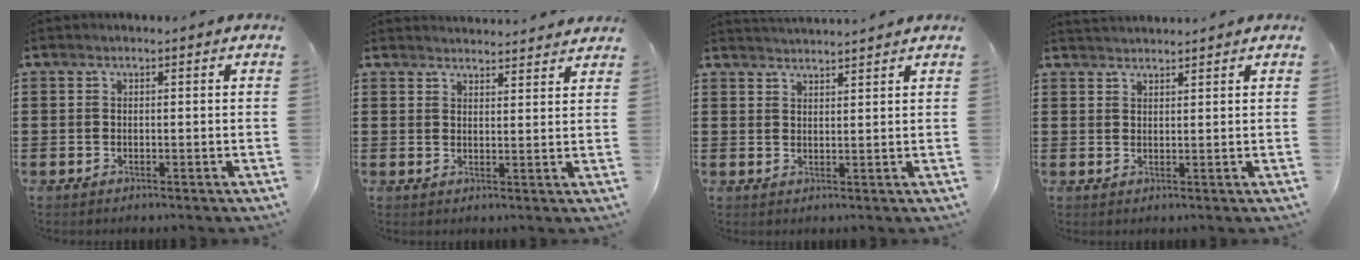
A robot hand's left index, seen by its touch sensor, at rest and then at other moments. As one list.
[{"total": 2.7, "force": [2.7, -0.2, -0.1], "torque": [-0.004, -0.010, 0.052]}, {"total": 2.3, "force": [2.3, -0.3, -0.1], "torque": [-0.004, -0.006, 0.045]}, {"total": 1.8, "force": [1.8, 0.0, 0.1], "torque": [-0.006, 0.003, 0.035]}]